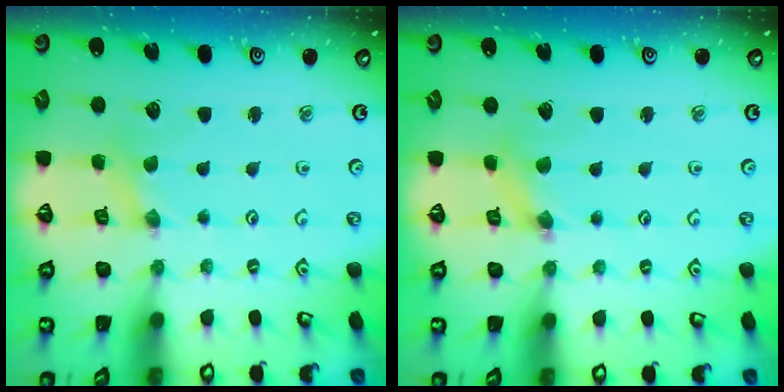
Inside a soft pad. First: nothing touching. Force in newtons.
{"total": 1.9, "press": 1.9, "slide": 0.2}